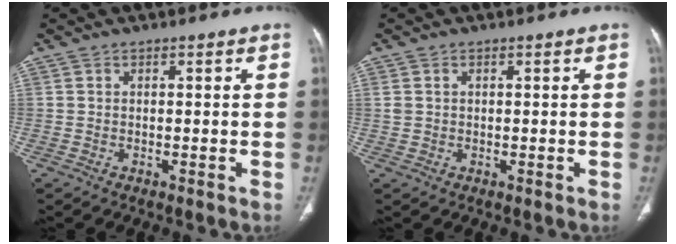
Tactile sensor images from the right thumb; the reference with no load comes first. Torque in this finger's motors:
{"motor_torque": [0.32, -0.38, -0.22, 0.40, -0.02]}